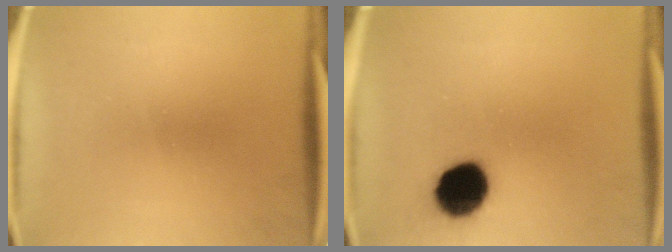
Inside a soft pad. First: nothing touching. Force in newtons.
{"total": 12.6}